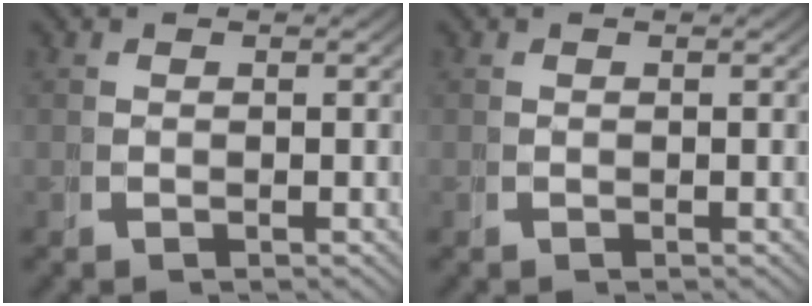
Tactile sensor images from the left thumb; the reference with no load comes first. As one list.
[{"total": 0.6, "force": [0.2, -0.6, -0.2], "torque": [0.007, -0.002, 0.006]}]